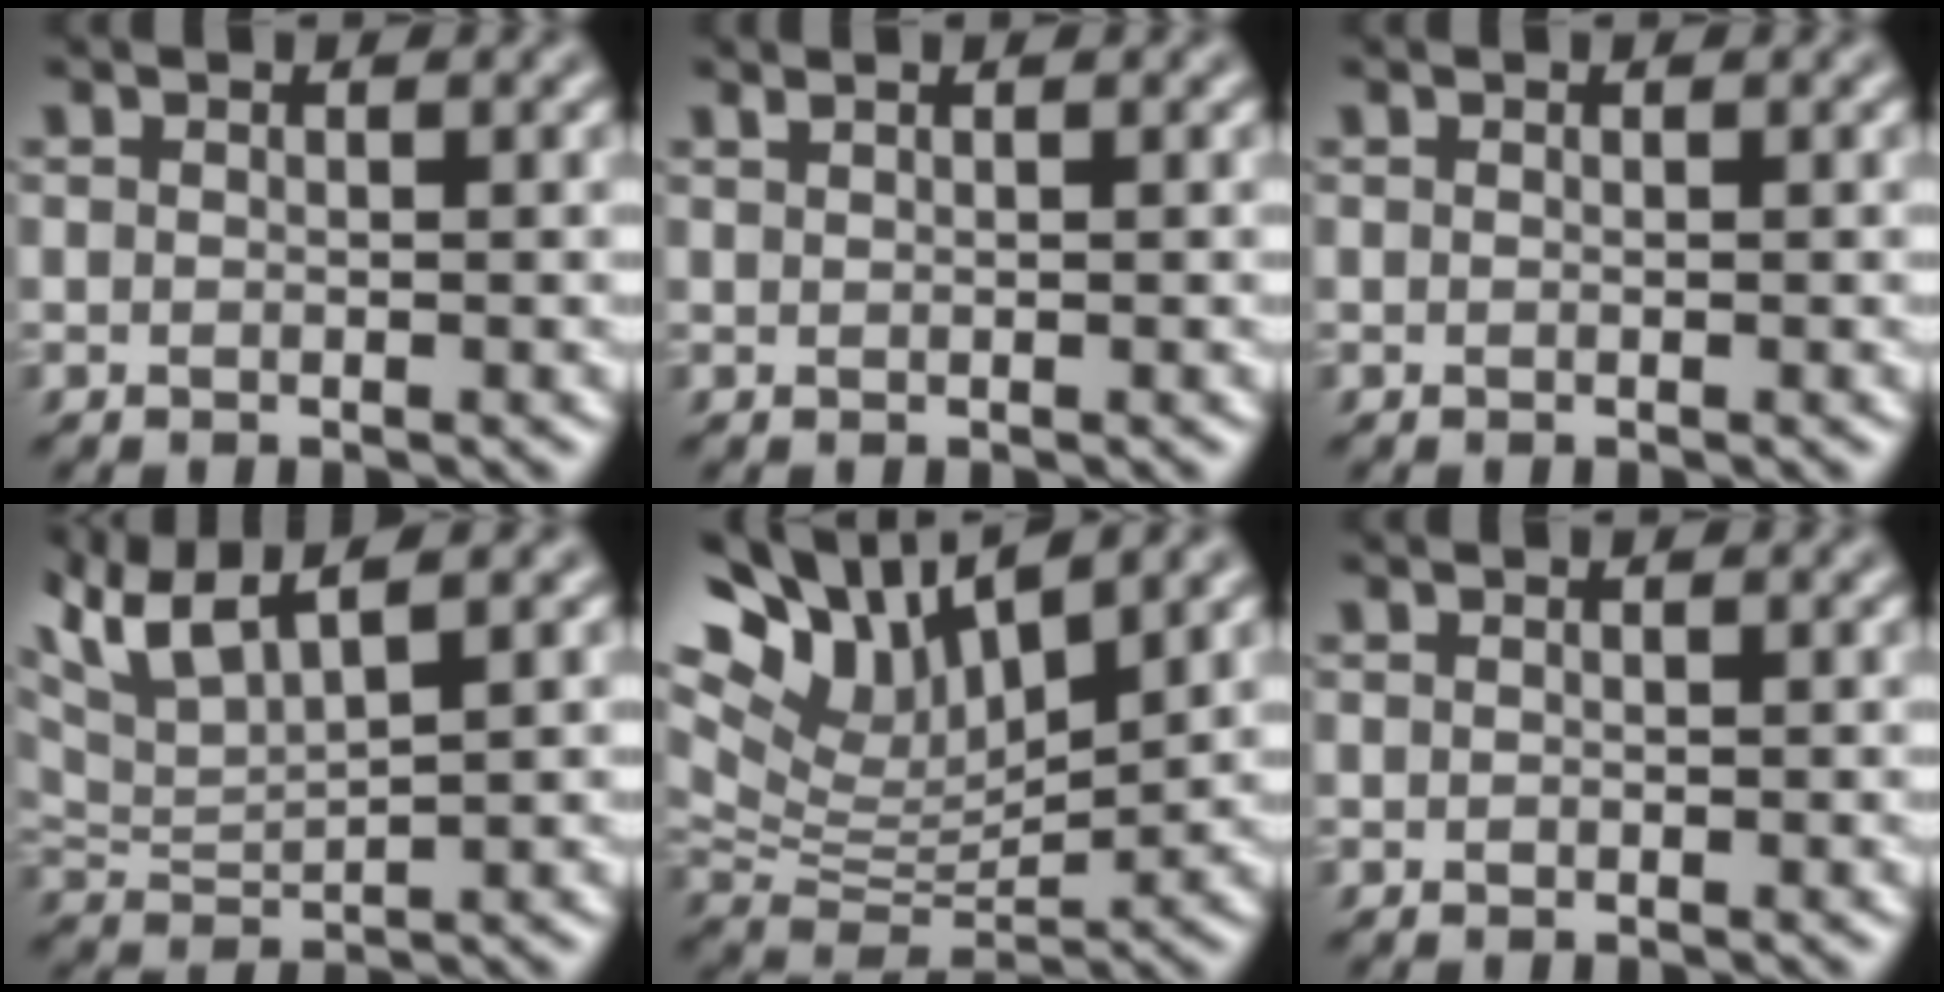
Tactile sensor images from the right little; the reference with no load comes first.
{"total": 0.5, "force": [0.4, -0.2, -0.2], "torque": [0.000, -0.004, 0.010]}
{"total": 0.0}
{"total": 5.7, "force": [5.2, -1.5, 1.8], "torque": [-0.048, 0.018, 0.100]}
{"total": 10.8, "force": [9.0, 2.0, 5.6], "torque": [-0.134, 0.034, 0.149]}
{"total": 0.0}